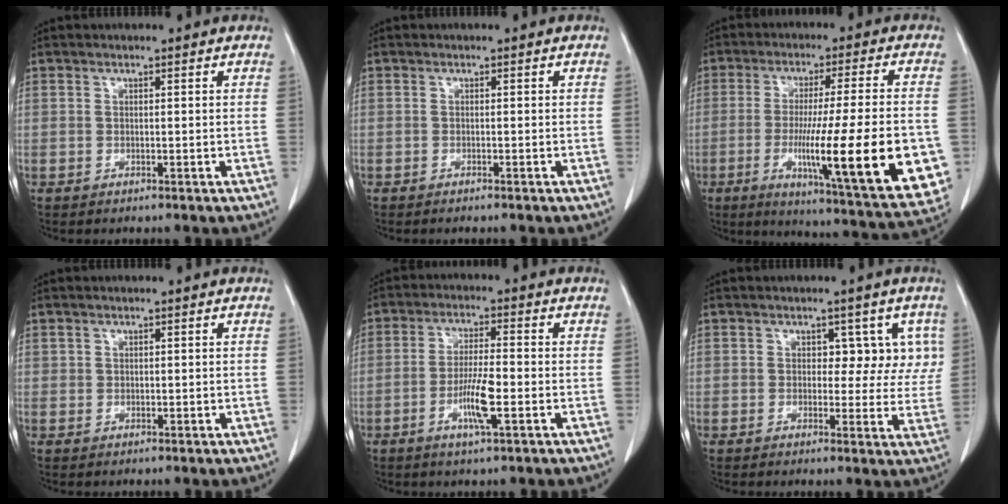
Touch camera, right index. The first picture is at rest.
{"total": 0.7, "force": [-0.6, 0.0, 0.4], "torque": [-0.009, -0.001, -0.009]}
{"total": 23.0, "force": [-5.3, 1.4, 22.3], "torque": [-0.269, -0.032, -0.071]}
{"total": 0.7, "force": [0.4, 0.5, 0.1], "torque": [0.006, -0.003, 0.006]}
{"total": 6.4, "force": [-2.1, 0.5, 6.0], "torque": [-0.116, -0.007, -0.040]}
{"total": 5.4, "force": [1.8, 3.6, 3.5], "torque": [-0.014, 0.014, 0.018]}